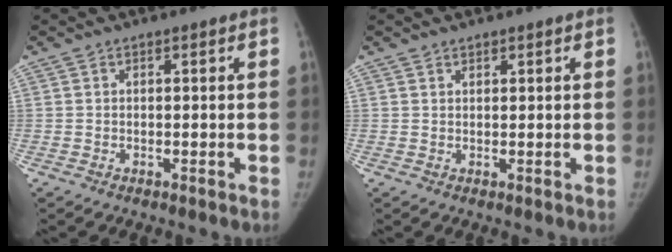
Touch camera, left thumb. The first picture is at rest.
{"total": 1.0, "force": [0.9, 0.4, 0.3], "torque": [0.001, -0.006, 0.013]}